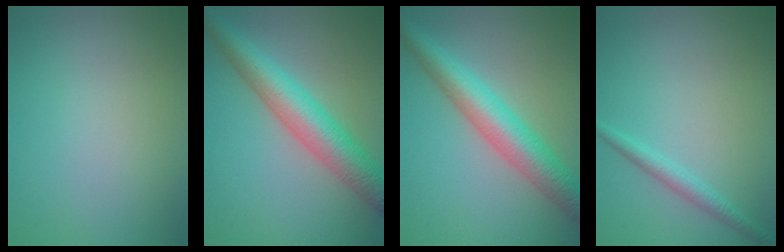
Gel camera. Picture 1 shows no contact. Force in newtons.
{"total": 6.9, "press": 6.9, "slide": 0.2}
{"total": 6.6, "press": 6.6, "slide": 0.1}
{"total": 1.8, "press": 1.8, "slide": 0.1}